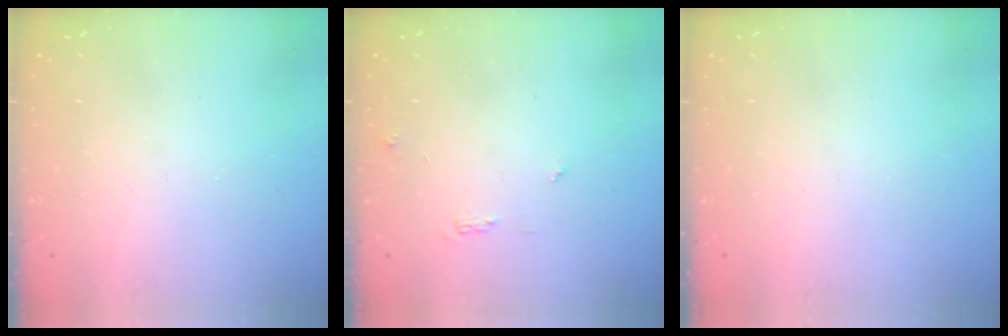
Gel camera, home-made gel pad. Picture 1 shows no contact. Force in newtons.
{"total": 5.3, "press": 5.3, "slide": 0.5}
{"total": 0.0}